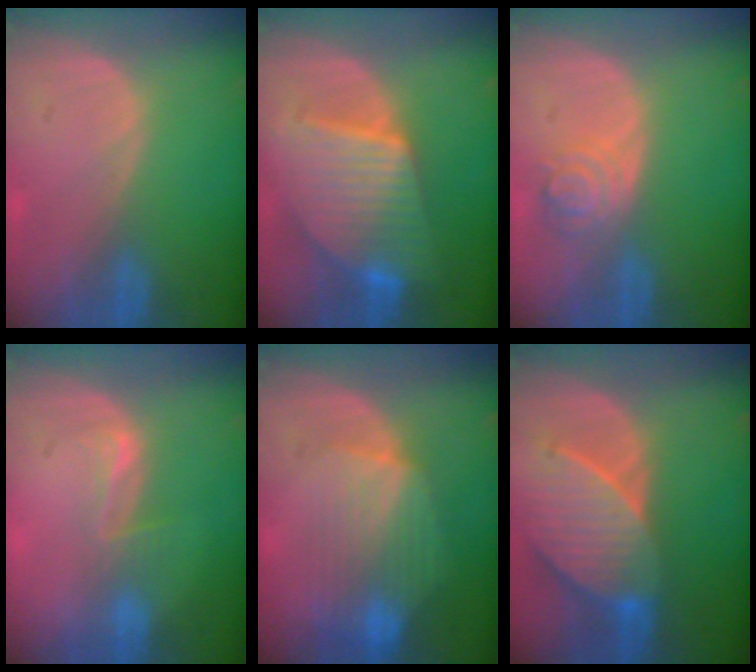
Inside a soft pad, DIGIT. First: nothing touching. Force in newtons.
{"total": 10.0, "press": 10.0, "slide": 0.7}
{"total": 4.1, "press": 4.1, "slide": 0.1}
{"total": 2.7, "press": 2.3, "slide": 1.5}
{"total": 8.9, "press": 8.0, "slide": 3.9}
{"total": 9.5, "press": 8.6, "slide": 3.8}